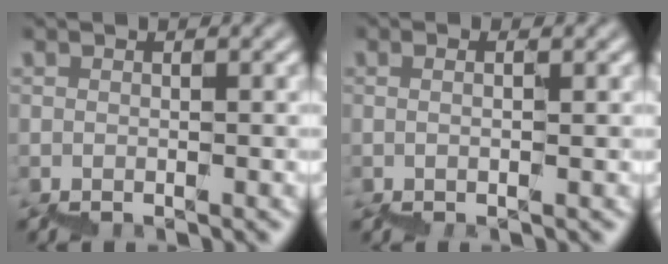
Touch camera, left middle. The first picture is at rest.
{"total": 1.2, "force": [0.1, 0.2, 1.1], "torque": [-0.016, 0.001, 0.000]}